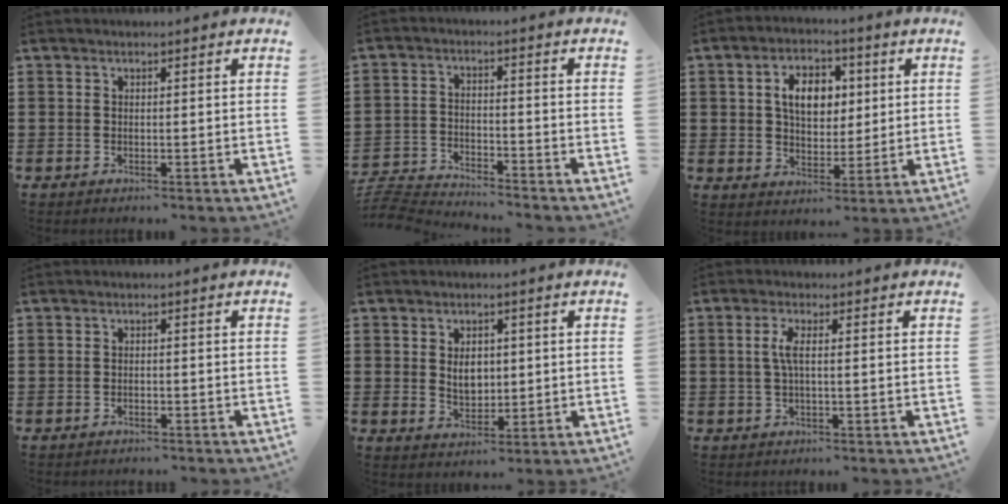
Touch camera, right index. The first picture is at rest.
{"total": 4.4, "force": [-4.4, 0.2, 0.4], "torque": [-0.032, -0.006, -0.098]}
{"total": 6.8, "force": [1.4, 4.8, 4.7], "torque": [-0.094, 0.012, 0.017]}
{"total": 0.8, "force": [-0.7, 0.3, 0.1], "torque": [-0.006, 0.000, -0.015]}
{"total": 4.0, "force": [0.5, 2.7, 2.9], "torque": [-0.049, 0.003, 0.003]}
{"total": 2.8, "force": [0.0, 0.4, 2.8], "torque": [-0.060, -0.002, -0.006]}